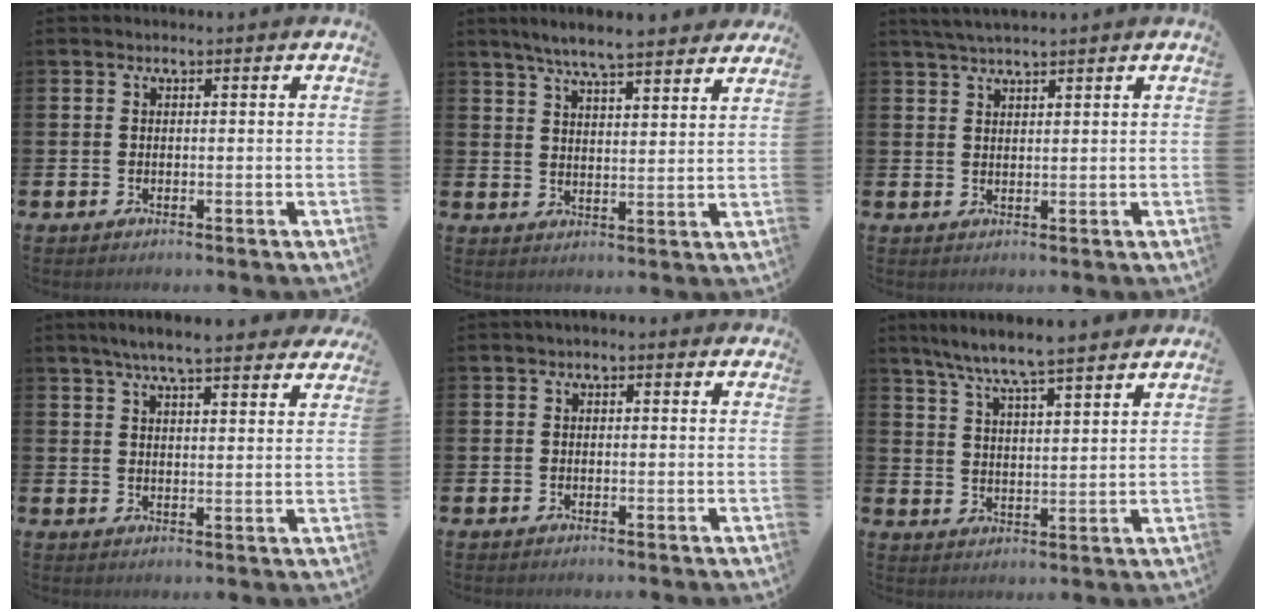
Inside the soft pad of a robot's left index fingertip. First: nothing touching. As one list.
[{"total": 6.8, "force": [6.3, 0.5, 2.3], "torque": [-0.054, -0.031, 0.111]}, {"total": 2.5, "force": [2.3, 0.1, 1.0], "torque": [-0.030, 0.001, 0.044]}, {"total": 6.2, "force": [5.7, 0.5, 2.4], "torque": [-0.053, -0.023, 0.099]}, {"total": 0.5, "force": [0.0, 0.3, 0.4], "torque": [-0.007, 0.005, -0.003]}, {"total": 7.1, "force": [6.8, -0.1, 2.3], "torque": [-0.073, -0.037, 0.120]}]